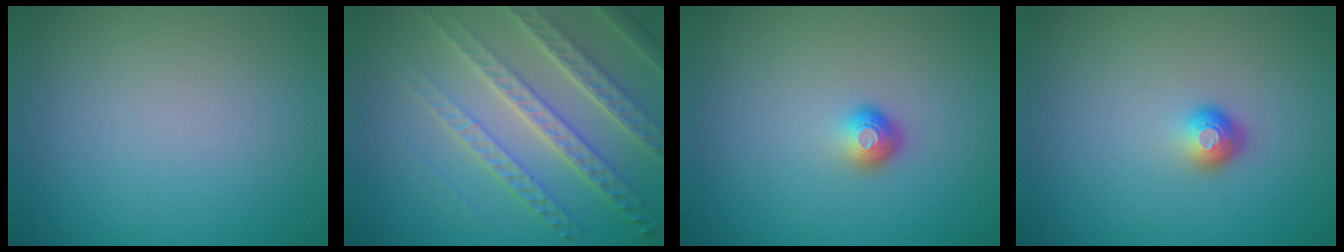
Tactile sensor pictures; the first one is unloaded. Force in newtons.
{"total": 7.6, "press": 5.2, "slide": 5.5}
{"total": 1.6, "press": 1.1, "slide": 1.2}
{"total": 1.7, "press": 1.2, "slide": 1.3}